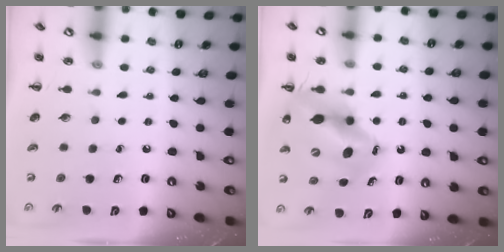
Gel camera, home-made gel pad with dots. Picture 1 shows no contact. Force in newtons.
{"total": 14.7, "press": 14.1, "slide": 4.2}